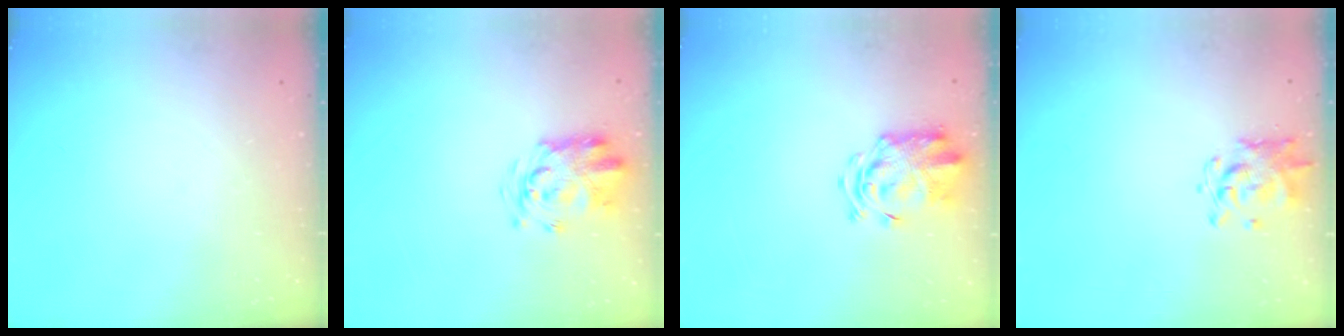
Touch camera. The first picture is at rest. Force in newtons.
{"total": 3.4, "press": 3.3, "slide": 0.8}
{"total": 3.9, "press": 3.7, "slide": 1.2}
{"total": 1.3, "press": 1.2, "slide": 0.4}